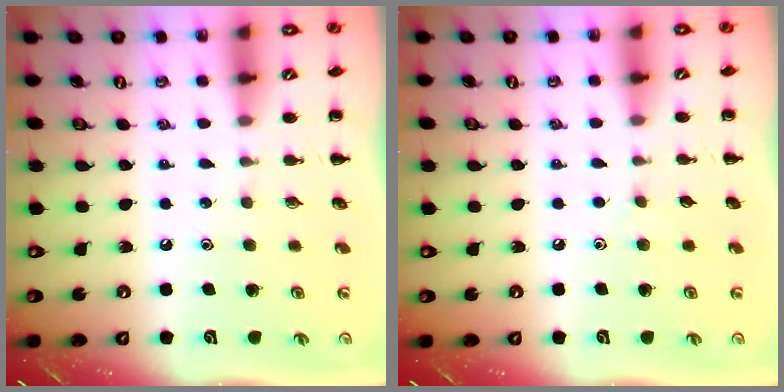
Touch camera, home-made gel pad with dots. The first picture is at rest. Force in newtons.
{"total": 2.9, "press": 2.7, "slide": 1.1}